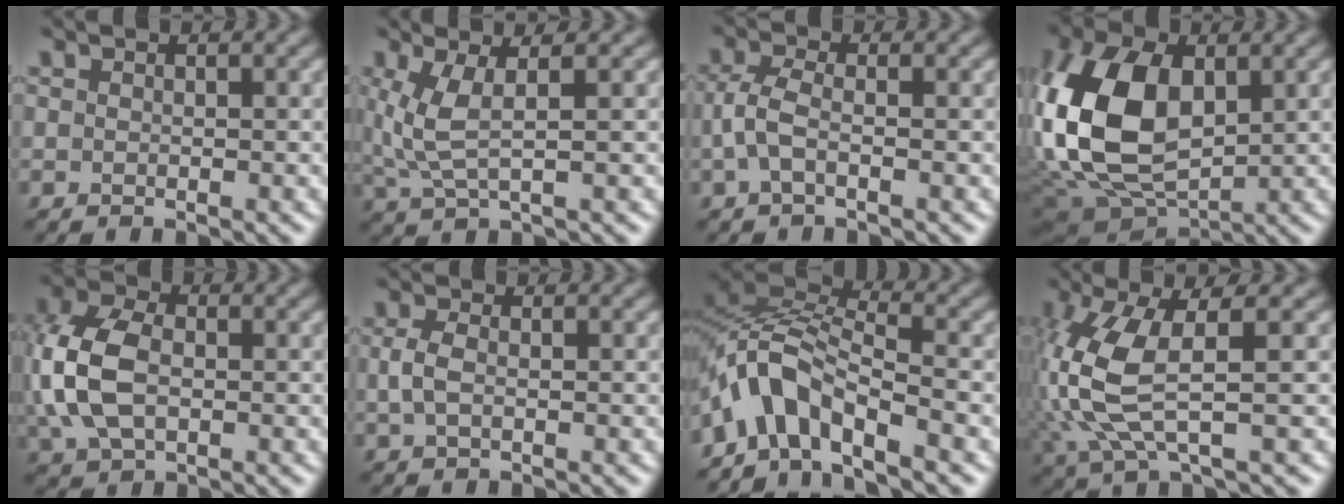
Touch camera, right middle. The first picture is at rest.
{"total": 3.4, "force": [0.9, 1.0, 3.2], "torque": [-0.081, 0.001, 0.022]}
{"total": 2.3, "force": [-0.5, 1.0, 2.1], "torque": [-0.052, 0.001, -0.013]}
{"total": 13.0, "force": [1.3, 8.1, 10.0], "torque": [-0.235, 0.008, 0.019]}
{"total": 7.5, "force": [0.2, 5.1, 5.4], "torque": [-0.139, 0.006, -0.003]}
{"total": 1.8, "force": [0.0, 1.1, 1.4], "torque": [-0.037, 0.002, -0.001]}
{"total": 6.8, "force": [-4.1, 2.9, 4.5], "torque": [-0.078, 0.015, -0.094]}
{"total": 7.6, "force": [0.6, 2.6, 7.1], "torque": [-0.181, -0.002, 0.014]}